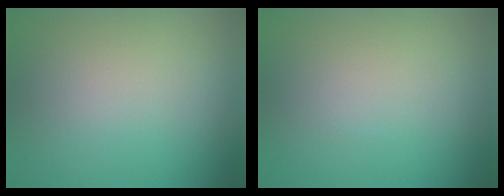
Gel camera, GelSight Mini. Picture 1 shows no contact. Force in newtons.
{"total": 0.0}